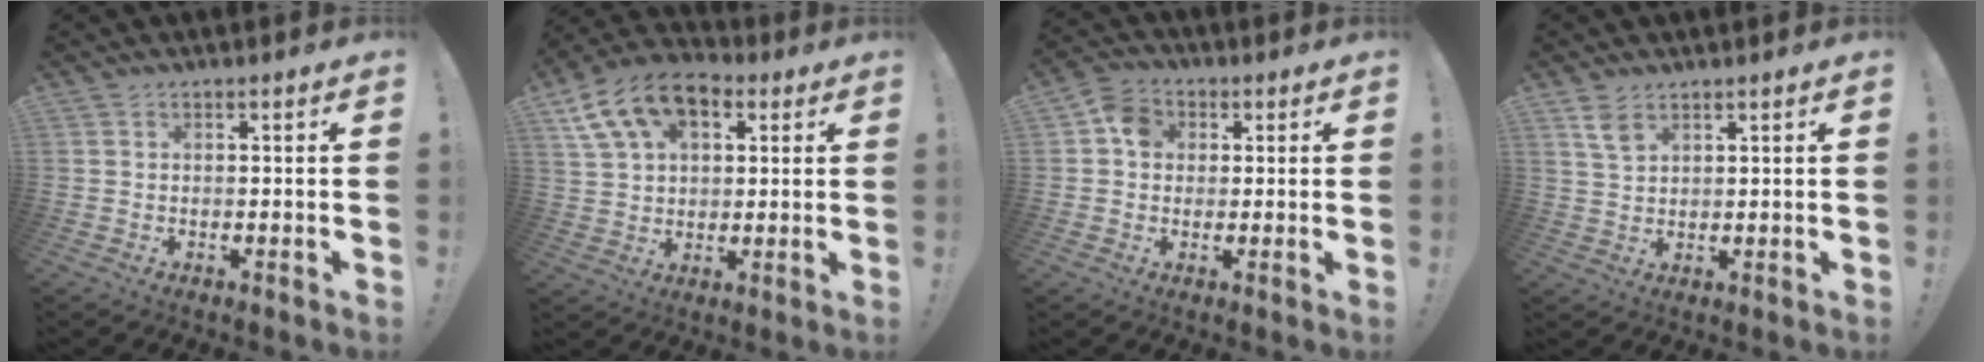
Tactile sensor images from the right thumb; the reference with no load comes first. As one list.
[{"total": 15.2, "force": [7.0, 9.7, 9.3], "torque": [-0.171, -0.024, 0.134]}, {"total": 6.8, "force": [0.9, 5.8, 3.6], "torque": [-0.050, 0.015, 0.020]}, {"total": 4.2, "force": [2.8, 2.1, 2.4], "torque": [-0.032, -0.018, 0.051]}]